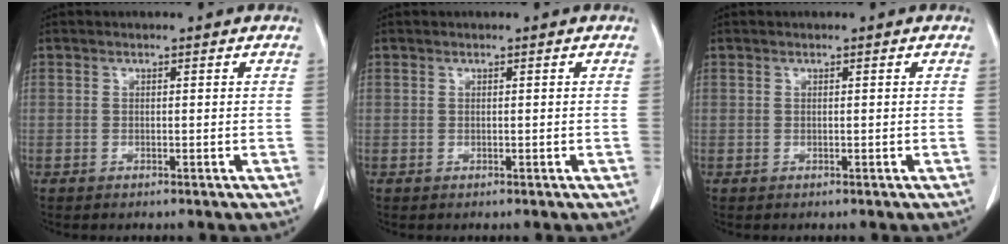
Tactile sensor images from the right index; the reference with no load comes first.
{"total": 0.0}
{"total": 0.0}